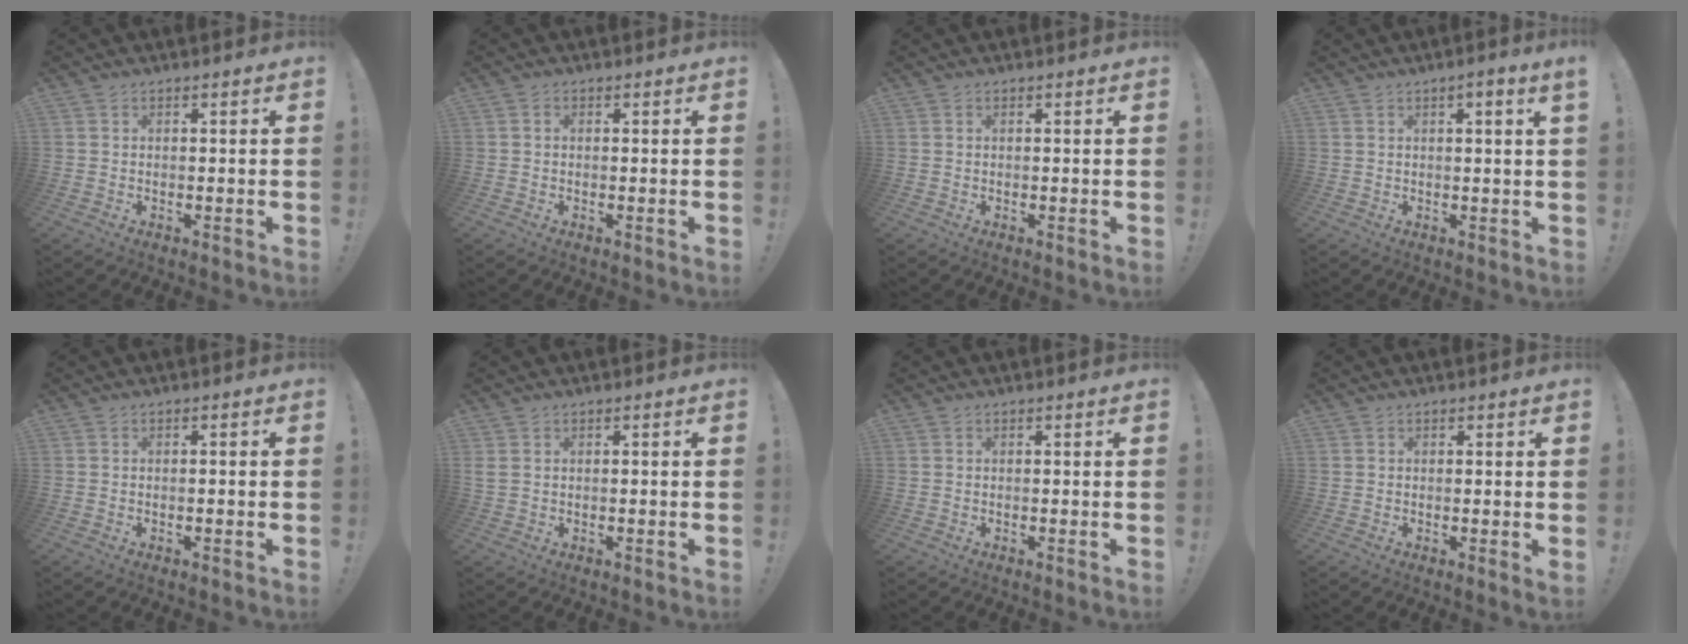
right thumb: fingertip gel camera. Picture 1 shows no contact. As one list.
[{"total": 0.5, "force": [-0.1, 0.5, 0.2], "torque": [-0.005, 0.003, -0.002]}, {"total": 0.0}, {"total": 2.6, "force": [0.8, -0.5, 2.4], "torque": [-0.036, -0.005, 0.009]}, {"total": 0.8, "force": [-0.6, 0.0, 0.6], "torque": [-0.017, 0.002, -0.009]}, {"total": 1.2, "force": [0.3, 0.6, 1.0], "torque": [-0.026, 0.004, 0.009]}, {"total": 0.0}, {"total": 1.1, "force": [0.5, 0.0, 1.0], "torque": [-0.011, -0.003, 0.007]}]